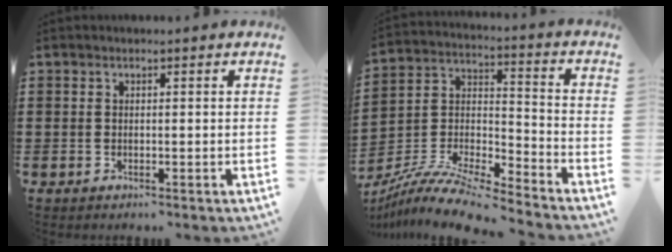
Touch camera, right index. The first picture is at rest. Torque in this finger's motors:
{"motor_torque": [0.83, 0.82, 0.06, 0.02]}